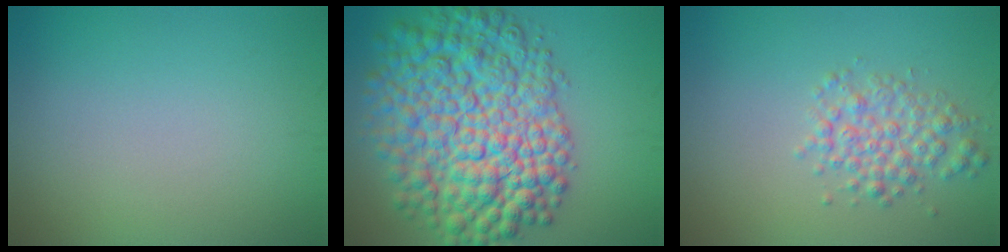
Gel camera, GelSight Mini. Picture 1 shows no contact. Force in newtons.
{"total": 12.2, "press": 12.2, "slide": 0.3}
{"total": 3.0, "press": 3.0, "slide": 0.1}